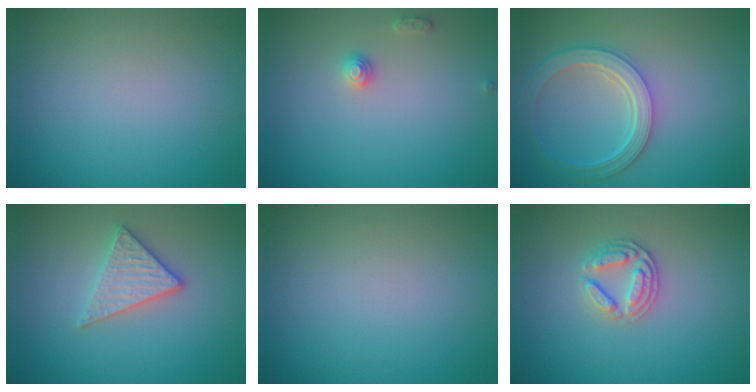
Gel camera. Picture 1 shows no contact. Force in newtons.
{"total": 1.2, "press": 1.2, "slide": 0.0}
{"total": 5.1, "press": 4.0, "slide": 3.1}
{"total": 2.9, "press": 2.7, "slide": 1.1}
{"total": 0.0}
{"total": 2.6, "press": 2.5, "slide": 0.7}